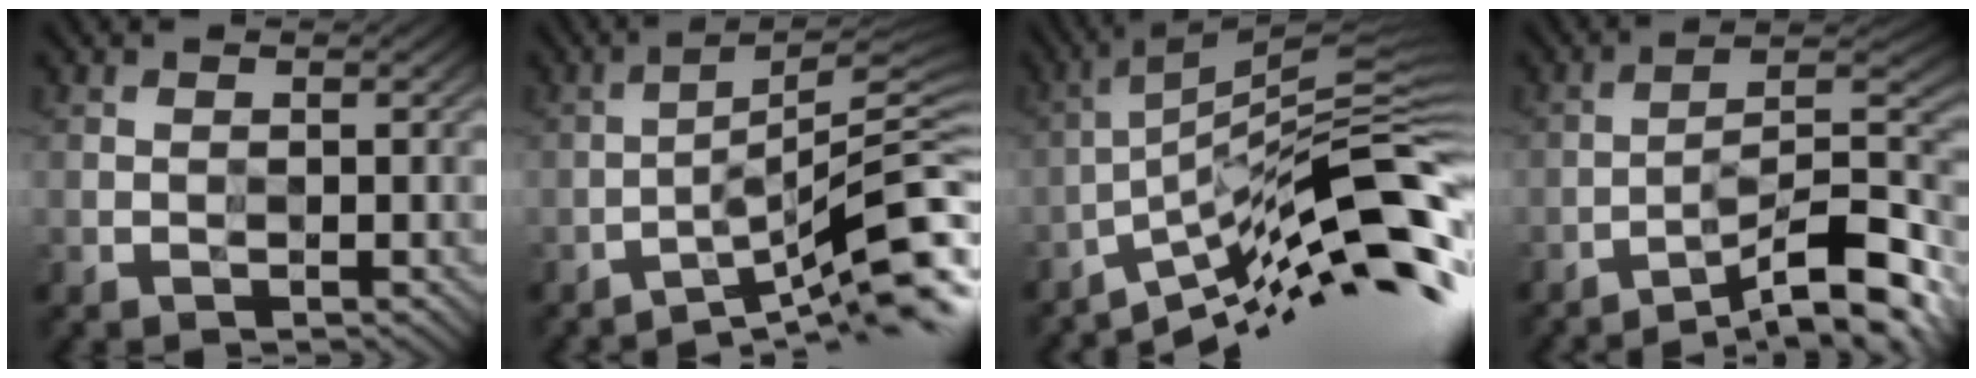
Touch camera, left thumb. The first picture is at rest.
{"total": 9.5, "force": [-6.5, 0.7, 6.9], "torque": [-0.091, 0.024, -0.108]}
{"total": 12.9, "force": [-7.5, 1.5, 10.4], "torque": [-0.178, 0.022, -0.135]}
{"total": 12.8, "force": [-10.2, 2.2, 7.5], "torque": [-0.114, 0.020, -0.168]}